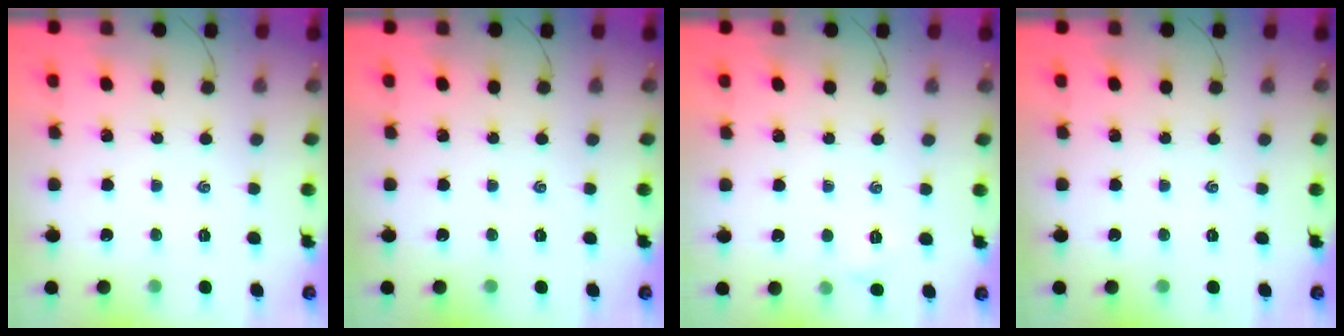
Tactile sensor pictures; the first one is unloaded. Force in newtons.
{"total": 0.0}
{"total": 3.8, "press": 3.7, "slide": 1.1}
{"total": 0.0}